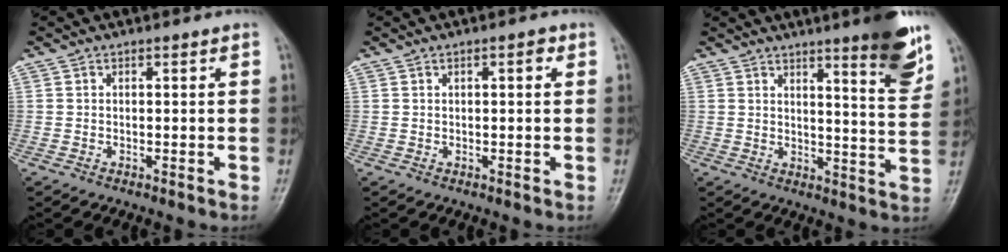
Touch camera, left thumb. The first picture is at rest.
{"total": 1.7, "force": [0.6, 0.6, 1.4], "torque": [-0.020, 0.002, 0.007]}
{"total": 11.0, "force": [7.0, 1.3, 8.4], "torque": [-0.094, -0.047, 0.095]}